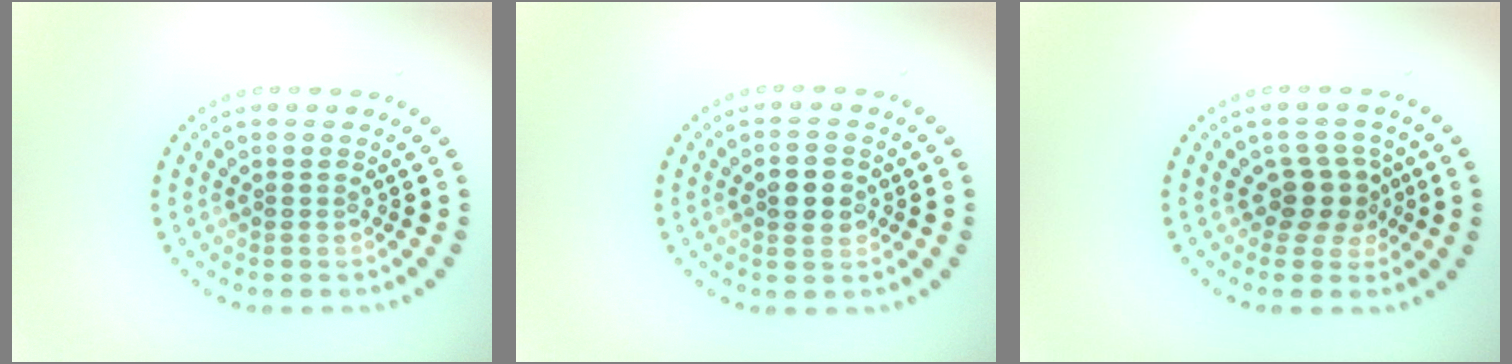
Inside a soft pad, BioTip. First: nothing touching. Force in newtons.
{"total": 2.6, "press": 2.6, "slide": 0.0}
{"total": 2.6, "press": 2.1, "slide": 1.6}